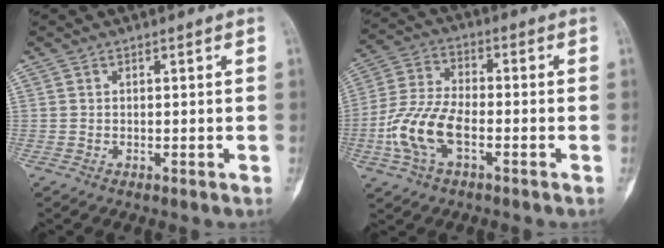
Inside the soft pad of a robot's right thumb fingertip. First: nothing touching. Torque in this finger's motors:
{"motor_torque": [0.74, 0.69, 1.14, -0.25, 0.17]}